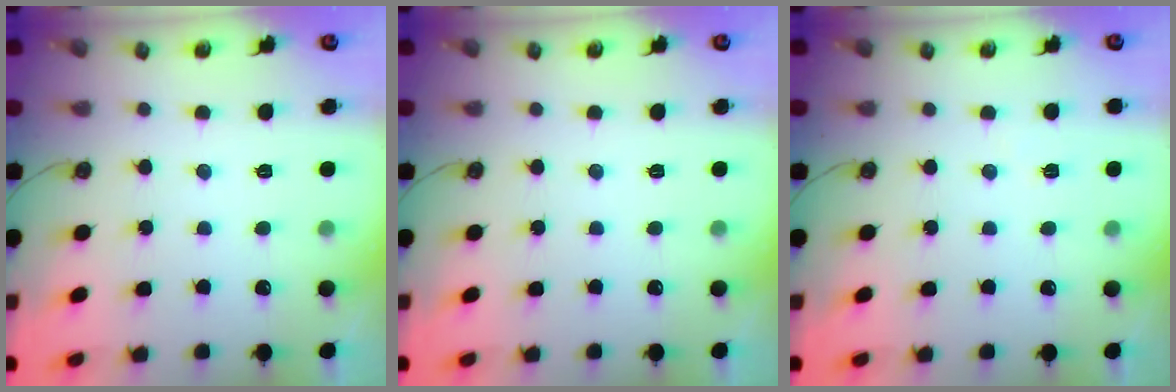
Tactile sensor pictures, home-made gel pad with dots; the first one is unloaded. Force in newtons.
{"total": 0.0}
{"total": 1.8, "press": 1.7, "slide": 0.6}